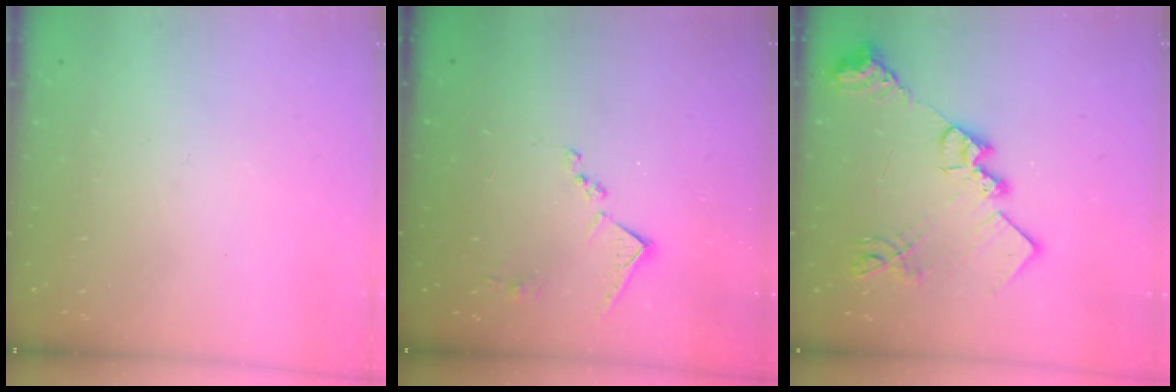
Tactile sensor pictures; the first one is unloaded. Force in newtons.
{"total": 10.2, "press": 10.1, "slide": 0.6}
{"total": 18.5, "press": 18.4, "slide": 1.3}